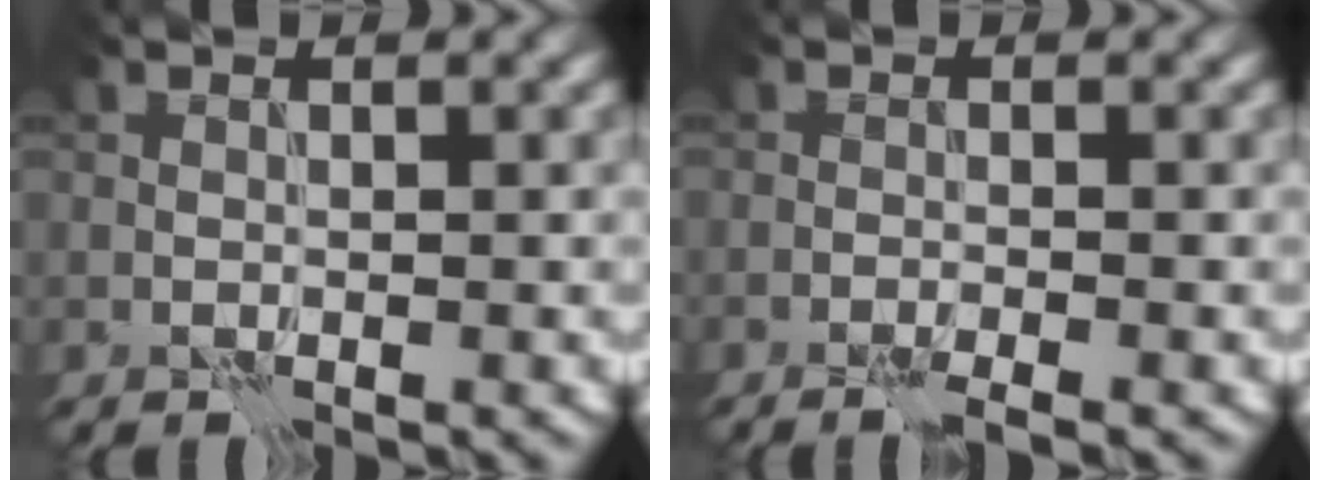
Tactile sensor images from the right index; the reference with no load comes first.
{"total": 1.8, "force": [-1.3, 0.0, 1.2], "torque": [-0.025, 0.001, -0.027]}